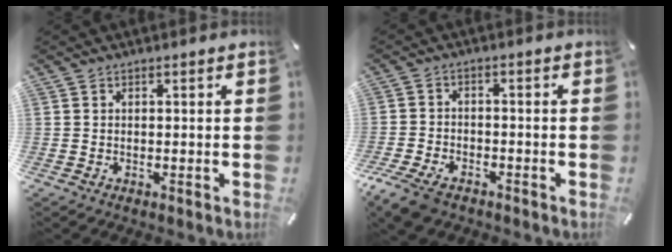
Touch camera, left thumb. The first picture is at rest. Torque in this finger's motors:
{"motor_torque": [0.03, 1.33, 0.77, 0.68, 0.12]}